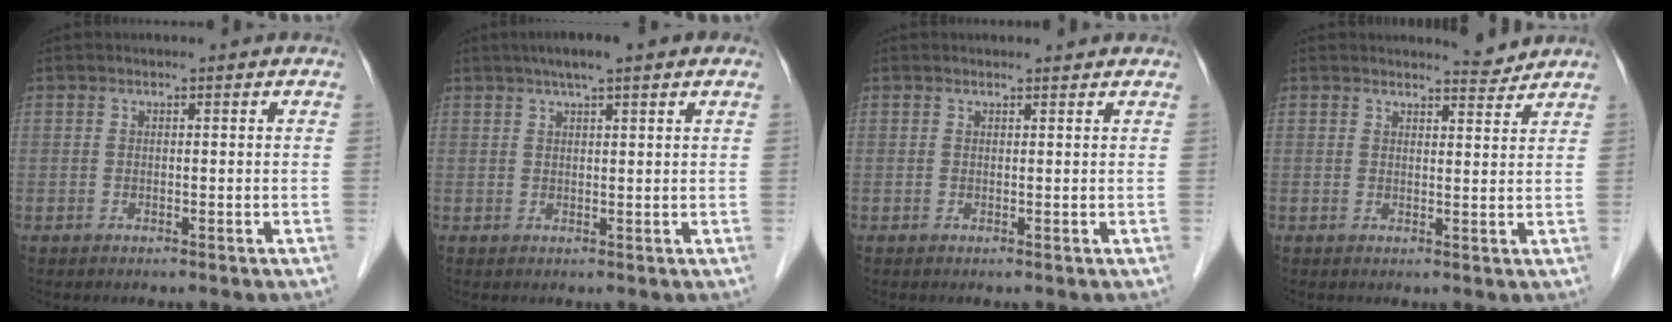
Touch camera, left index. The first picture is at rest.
{"total": 5.5, "force": [3.7, 0.6, 4.0], "torque": [-0.062, 0.029, 0.055]}
{"total": 1.2, "force": [1.2, 0.2, 0.1], "torque": [-0.014, 0.001, 0.014]}
{"total": 2.6, "force": [2.6, -0.1, -0.3], "torque": [-0.006, -0.016, 0.035]}